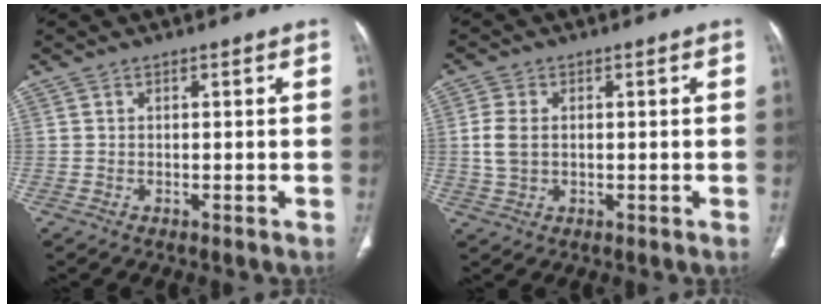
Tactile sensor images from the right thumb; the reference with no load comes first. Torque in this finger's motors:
{"motor_torque": [-0.33, 0.44, -0.20, 0.28, -0.03]}